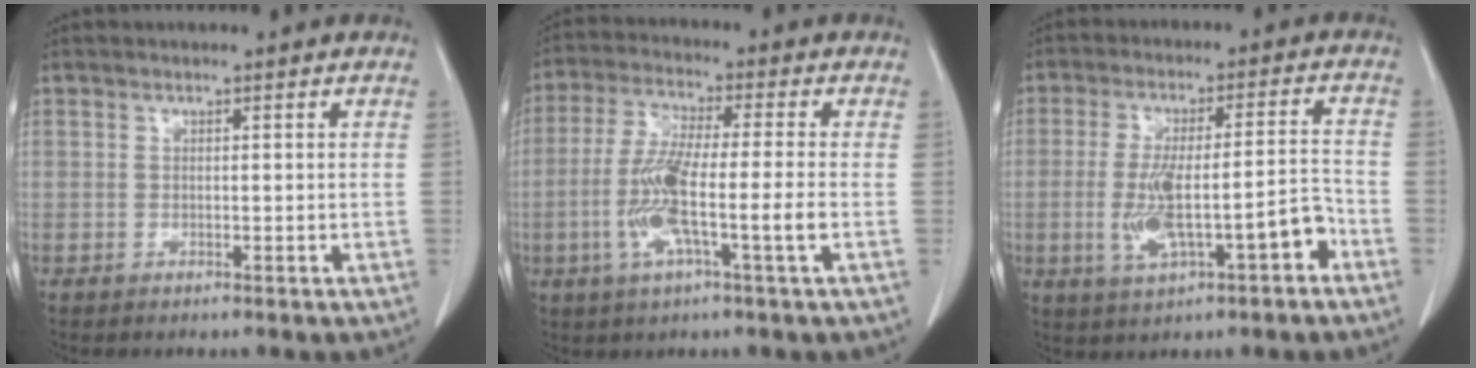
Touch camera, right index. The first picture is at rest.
{"total": 10.4, "force": [-2.6, 0.2, 10.0], "torque": [-0.201, -0.006, -0.055]}
{"total": 10.9, "force": [-3.7, 2.3, 9.9], "torque": [-0.179, 0.020, -0.051]}